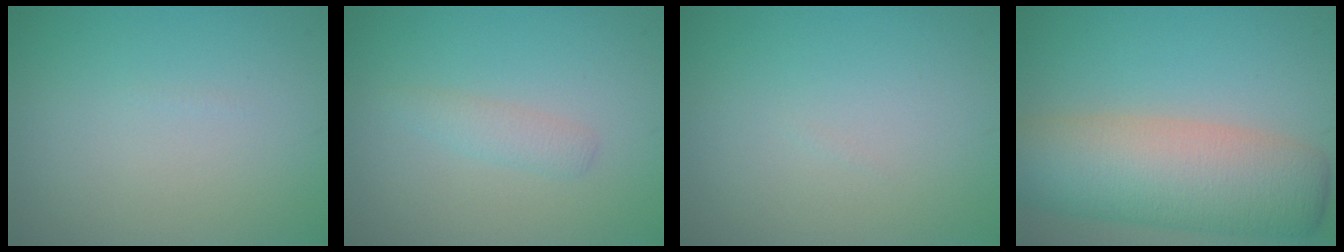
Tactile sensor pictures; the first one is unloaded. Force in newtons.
{"total": 1.4, "press": 1.4, "slide": 0.0}
{"total": 0.0}
{"total": 10.3, "press": 10.3, "slide": 0.4}